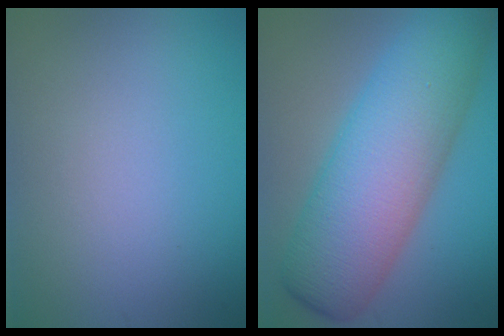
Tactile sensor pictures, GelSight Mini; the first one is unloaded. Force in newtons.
{"total": 10.5, "press": 10.5, "slide": 0.2}